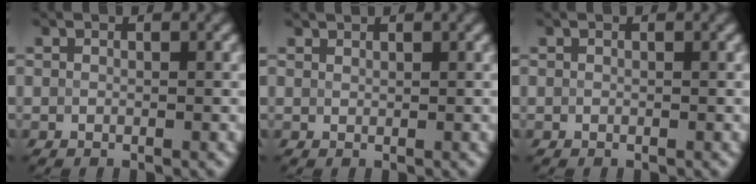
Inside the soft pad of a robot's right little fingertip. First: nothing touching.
{"total": 0.6, "force": [0.6, -0.2, -0.1], "torque": [-0.020, -0.007, 0.024]}
{"total": 0.0}